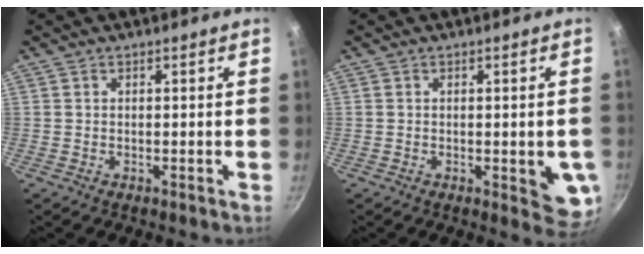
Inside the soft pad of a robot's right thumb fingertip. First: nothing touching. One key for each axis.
{"total": 7.2, "fx": -1.2, "fy": 2.4, "fz": 6.7, "tx": -0.071, "ty": -0.014, "tz": -0.012}